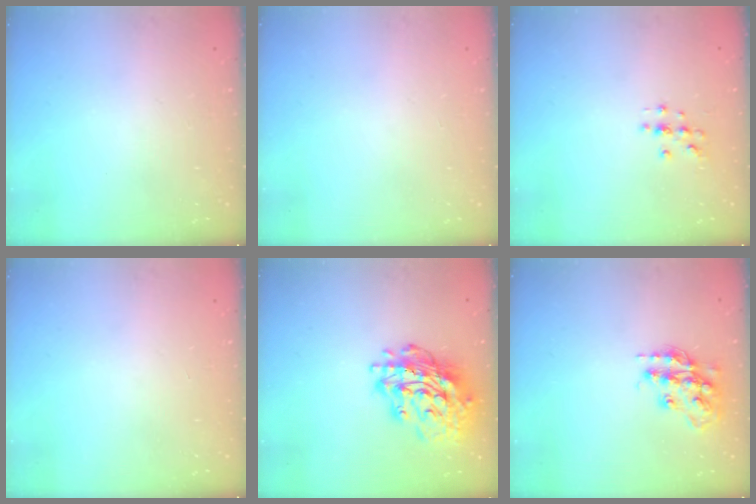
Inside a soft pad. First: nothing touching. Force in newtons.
{"total": 0.0}
{"total": 2.0, "press": 2.0, "slide": 0.2}
{"total": 0.0}
{"total": 19.1, "press": 19.0, "slide": 1.9}
{"total": 16.0, "press": 16.0, "slide": 1.2}